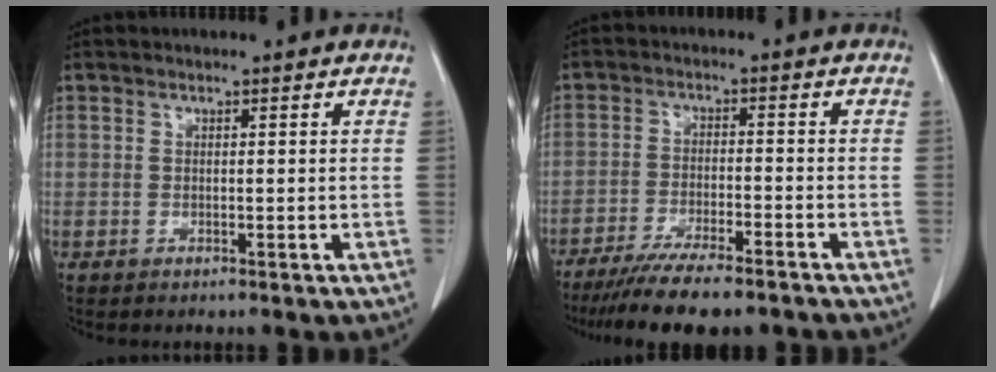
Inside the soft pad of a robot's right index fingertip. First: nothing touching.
{"total": 12.6, "force": [-10.5, 1.9, 6.7], "torque": [-0.105, -0.021, -0.162]}